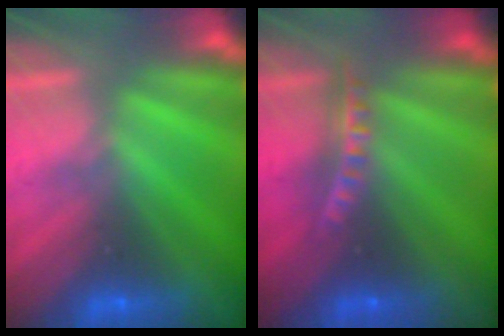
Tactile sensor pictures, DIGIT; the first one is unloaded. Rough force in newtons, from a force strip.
{"total": 7.9}